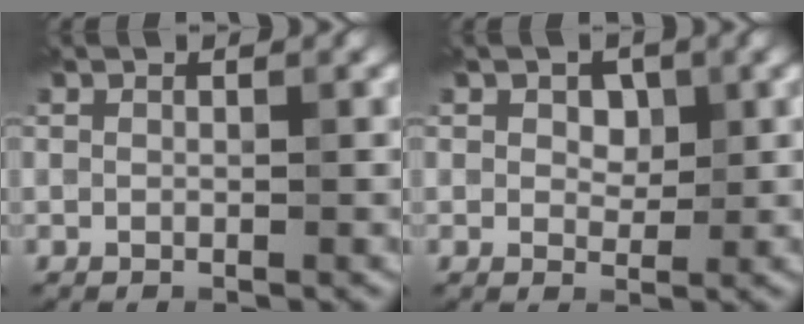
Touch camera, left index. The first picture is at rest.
{"total": 1.6, "force": [0.6, 1.2, 1.0], "torque": [-0.017, -0.004, 0.009]}